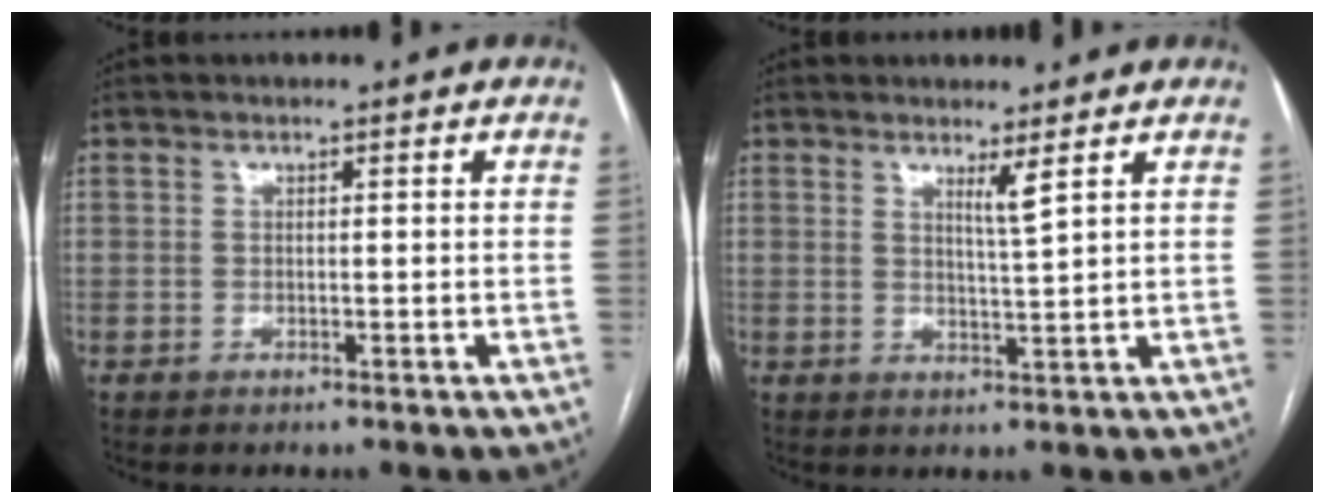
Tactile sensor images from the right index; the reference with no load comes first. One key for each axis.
{"total": 2.6, "fx": 1.7, "fy": -0.6, "fz": 1.9, "tx": -0.035, "ty": -0.016, "tz": 0.032}